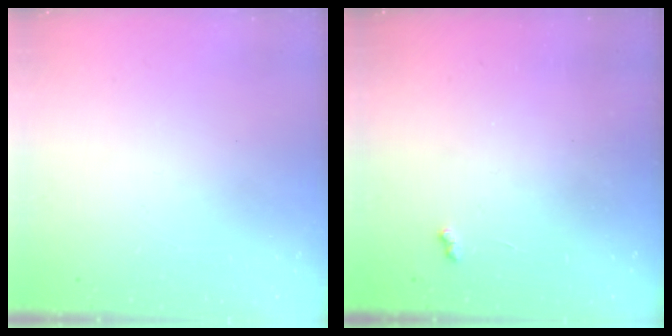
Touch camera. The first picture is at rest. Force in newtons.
{"total": 3.4, "press": 3.4, "slide": 0.5}